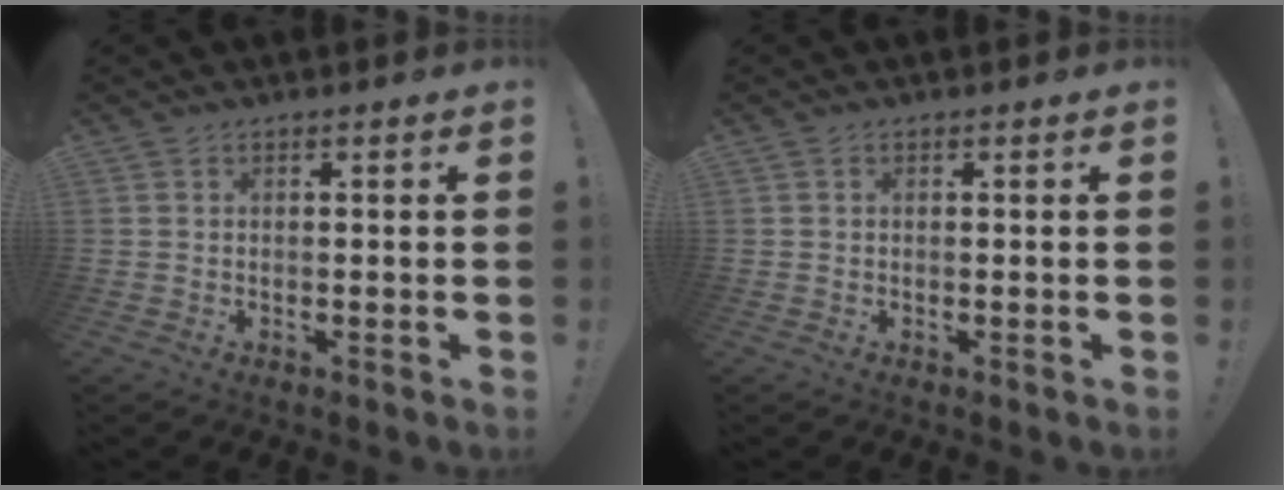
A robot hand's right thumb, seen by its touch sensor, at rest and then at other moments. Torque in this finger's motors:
{"motor_torque": [-0.01, 0.16, 0.00, -0.28, 0.00]}